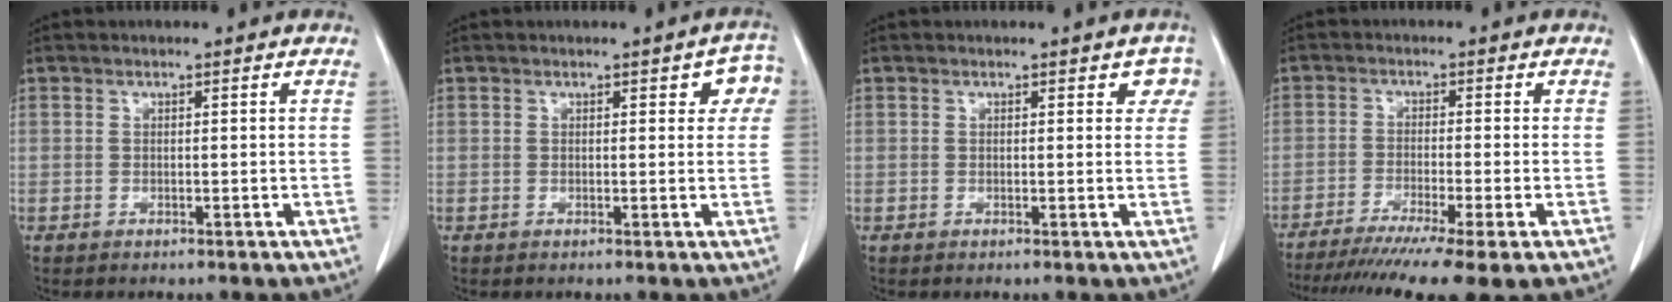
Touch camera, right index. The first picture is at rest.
{"total": 3.7, "force": [1.5, 1.7, 3.0], "torque": [-0.020, 0.009, 0.009]}
{"total": 2.8, "force": [1.4, 1.6, 1.8], "torque": [-0.004, 0.007, 0.009]}
{"total": 13.8, "force": [-10.5, -0.5, 8.9], "torque": [-0.129, -0.036, -0.165]}